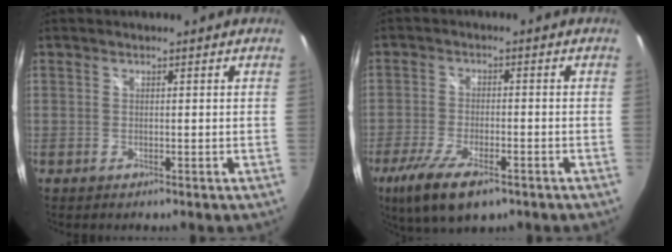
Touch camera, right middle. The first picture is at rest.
{"total": 11.5, "force": [-7.1, 3.7, 8.2], "torque": [-0.185, -0.041, -0.126]}